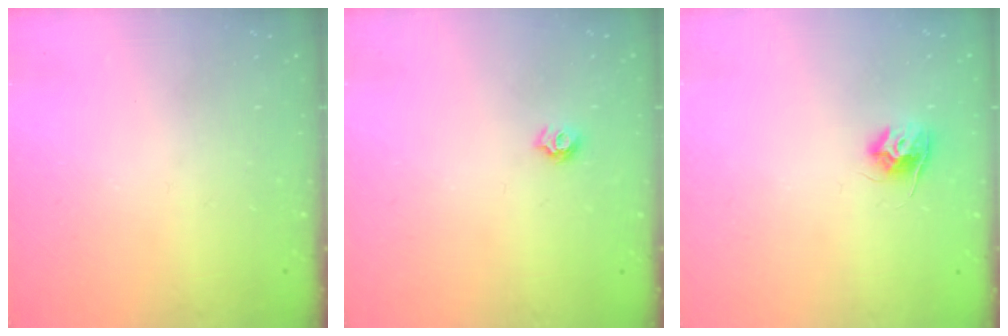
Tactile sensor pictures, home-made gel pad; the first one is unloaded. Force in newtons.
{"total": 5.7, "press": 5.7, "slide": 0.6}
{"total": 8.3, "press": 8.2, "slide": 0.6}